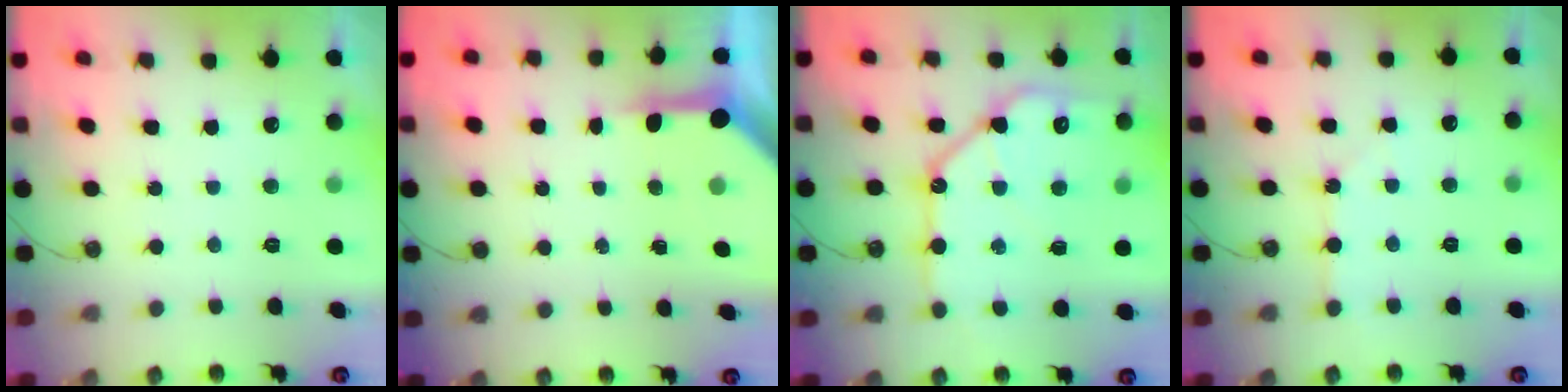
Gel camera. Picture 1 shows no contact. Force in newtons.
{"total": 5.3, "press": 5.3, "slide": 0.5}
{"total": 16.6, "press": 16.5, "slide": 1.4}
{"total": 2.1, "press": 2.1, "slide": 0.4}